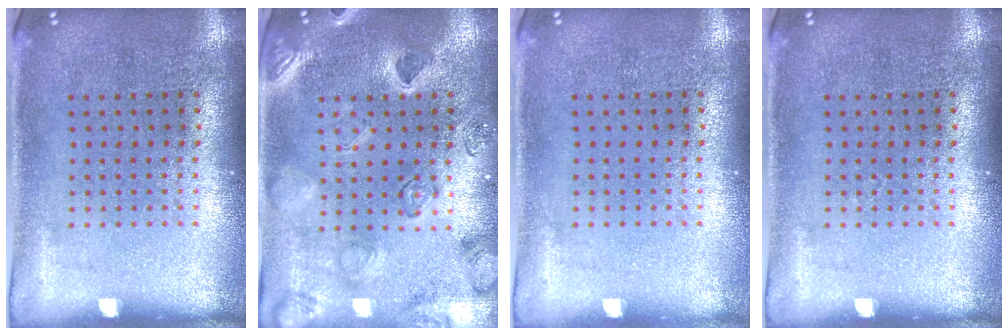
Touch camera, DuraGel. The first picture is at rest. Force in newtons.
{"total": 2.5, "press": 2.4, "slide": 0.6}
{"total": 0.0}
{"total": 0.0}